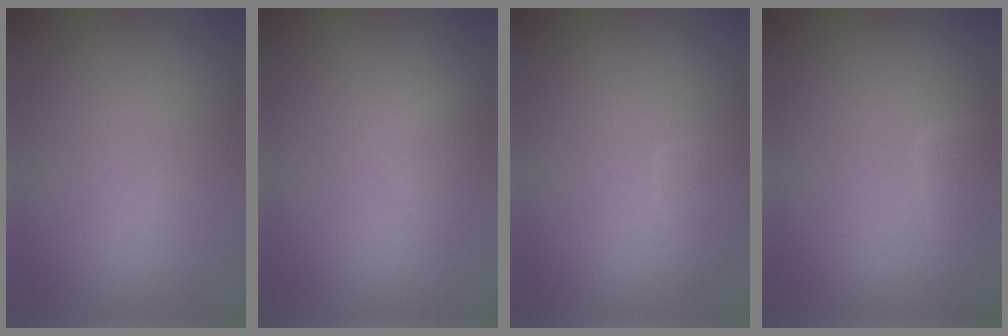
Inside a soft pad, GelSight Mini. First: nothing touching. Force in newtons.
{"total": 1.1, "press": 1.1, "slide": 0.1}
{"total": 1.5, "press": 1.5, "slide": 0.1}
{"total": 2.9, "press": 2.9, "slide": 0.3}